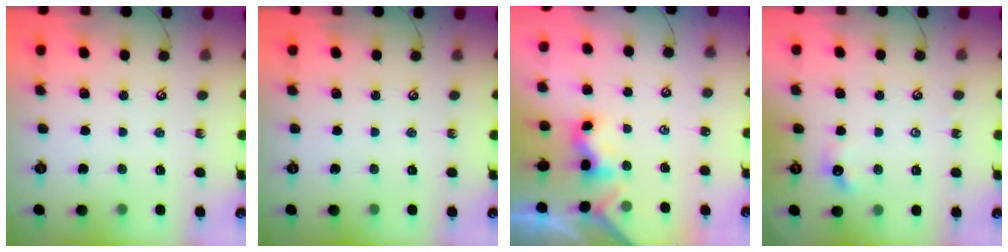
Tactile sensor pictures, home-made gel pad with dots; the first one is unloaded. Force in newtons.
{"total": 0.0}
{"total": 2.3, "press": 2.3, "slide": 0.3}
{"total": 5.4, "press": 5.3, "slide": 0.7}